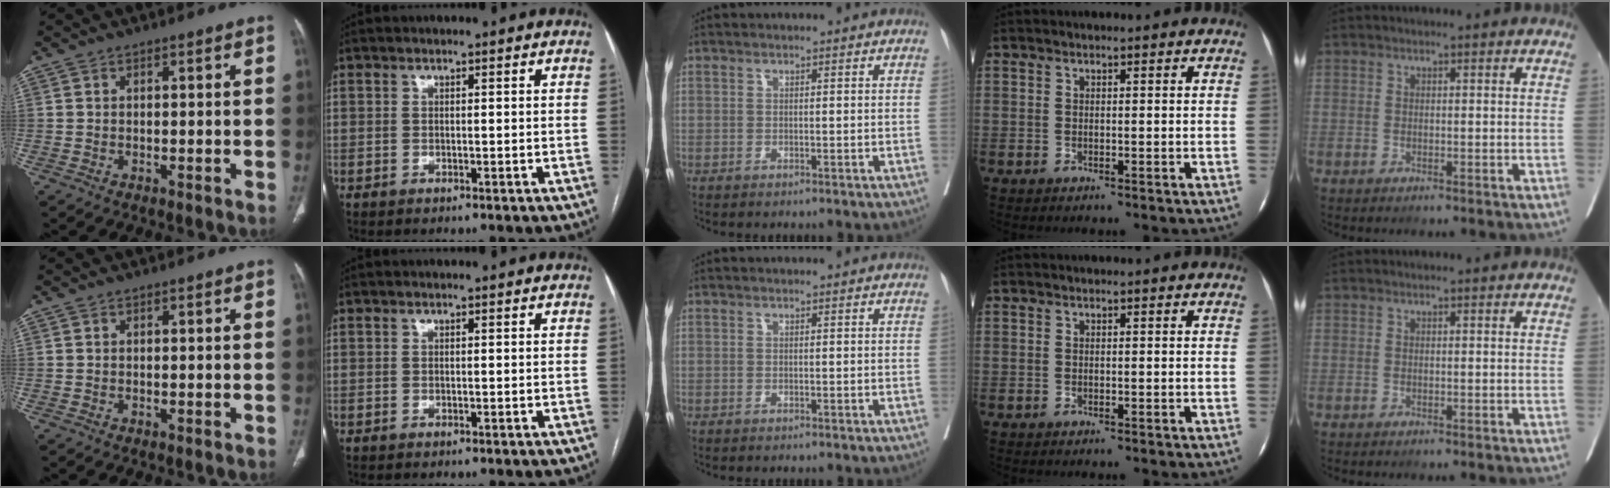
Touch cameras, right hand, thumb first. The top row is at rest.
{}